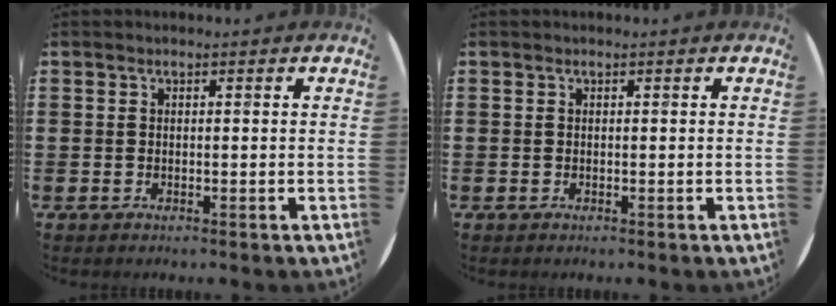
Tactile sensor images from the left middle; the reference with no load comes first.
{"total": 0.0}